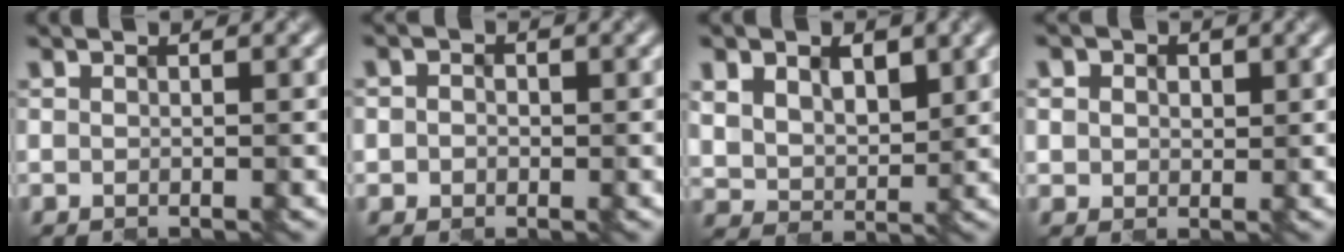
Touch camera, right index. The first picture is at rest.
{"total": 1.7, "force": [-0.2, 1.6, 0.5], "torque": [-0.006, 0.003, -0.010]}
{"total": 6.0, "force": [1.8, 4.5, 3.5], "torque": [-0.080, 0.003, 0.028]}
{"total": 2.9, "force": [1.2, 2.5, 1.0], "torque": [-0.035, 0.005, 0.020]}